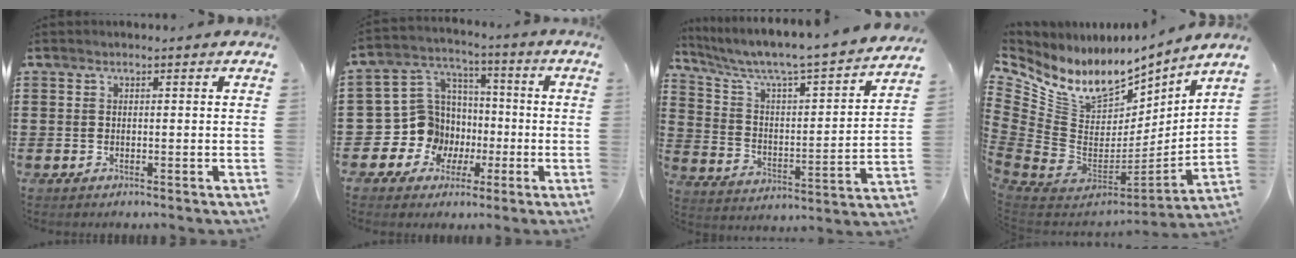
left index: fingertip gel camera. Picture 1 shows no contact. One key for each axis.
{"total": 9.9, "fx": -2.1, "fy": 9.5, "fz": 1.9, "tx": -0.099, "ty": 0.005, "tz": -0.034}
{"total": 5.0, "fx": 4.3, "fy": 0.3, "fz": 2.5, "tx": -0.073, "ty": -0.046, "tz": 0.063}
{"total": 11.8, "fx": 6.8, "fy": 7.4, "fz": 6.3, "tx": -0.162, "ty": -0.062, "tz": 0.118}